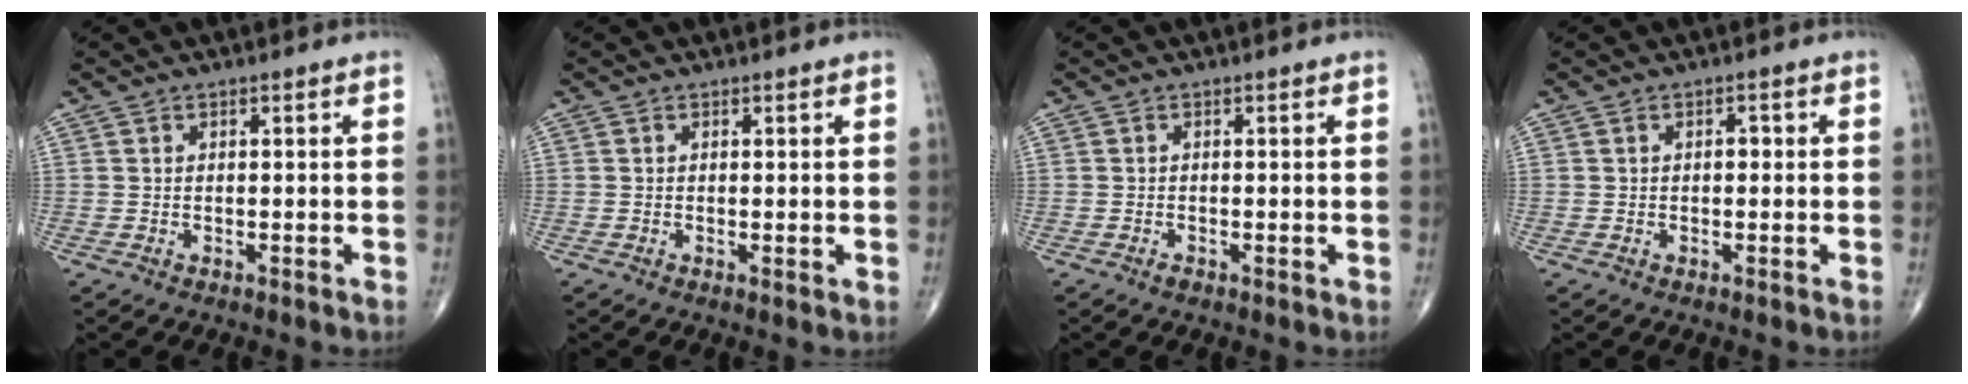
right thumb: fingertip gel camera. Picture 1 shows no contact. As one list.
[{"total": 0.7, "force": [0.1, 0.2, 0.7], "torque": [-0.014, -0.004, -0.001]}, {"total": 1.0, "force": [-0.4, 0.4, 0.7], "torque": [-0.012, -0.002, -0.010]}, {"total": 1.3, "force": [0.0, 0.9, 1.0], "torque": [-0.008, 0.003, -0.003]}]